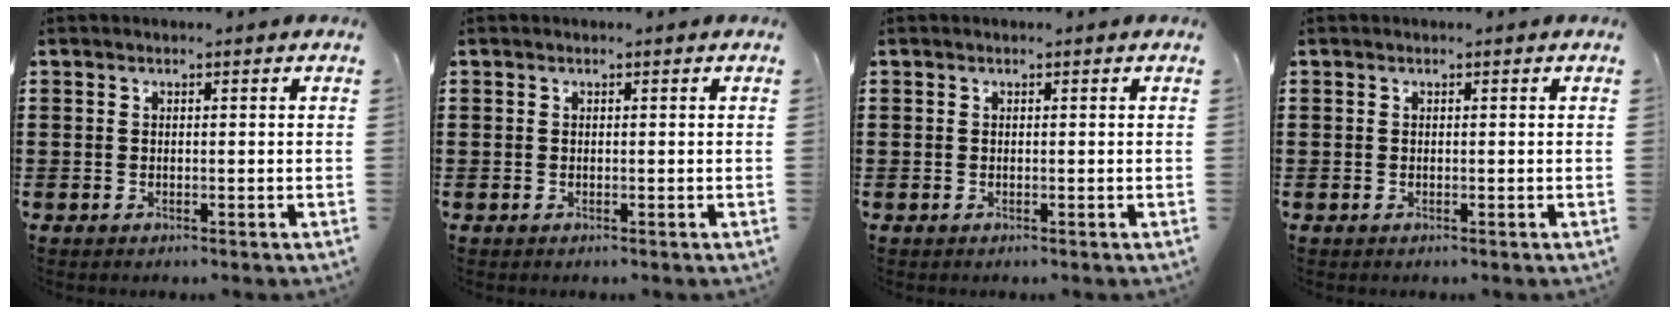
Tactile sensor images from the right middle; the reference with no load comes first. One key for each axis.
{"total": 0.0}
{"total": 0.0}
{"total": 0.0}